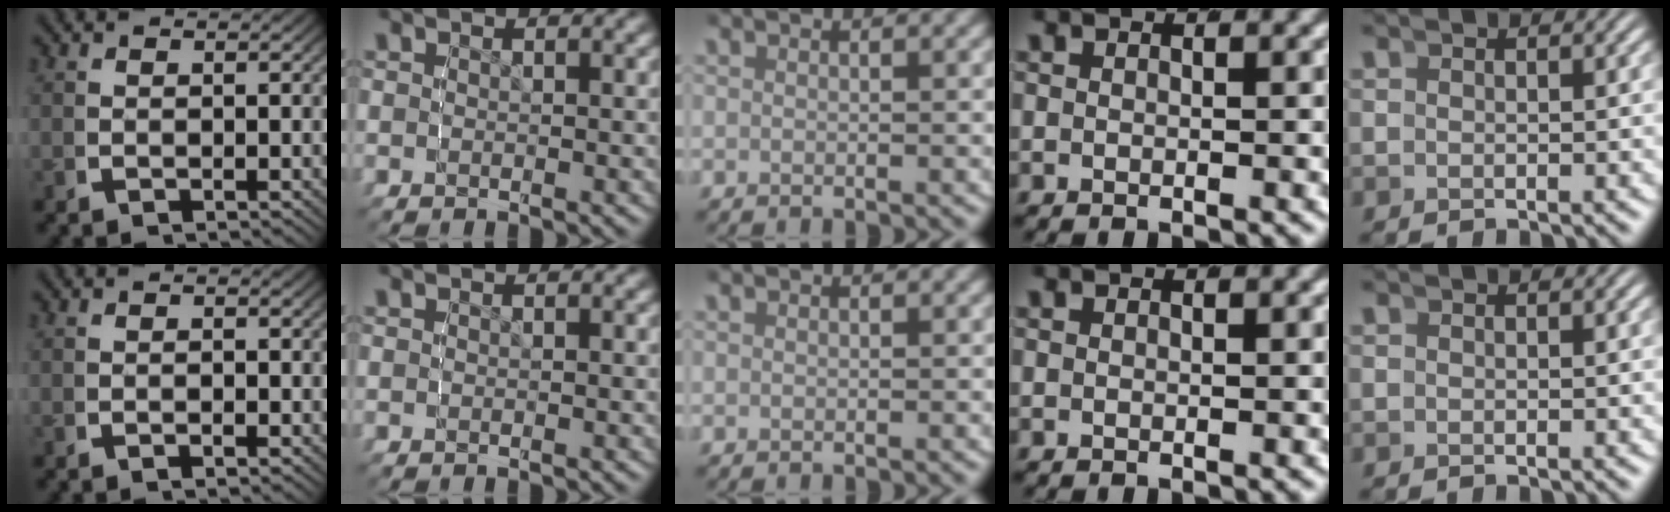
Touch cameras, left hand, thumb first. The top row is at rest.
{"thumb": {"total": 0.7, "force": [-0.2, 0.3, 0.5], "torque": [-0.009, 0.003, -0.008]}}